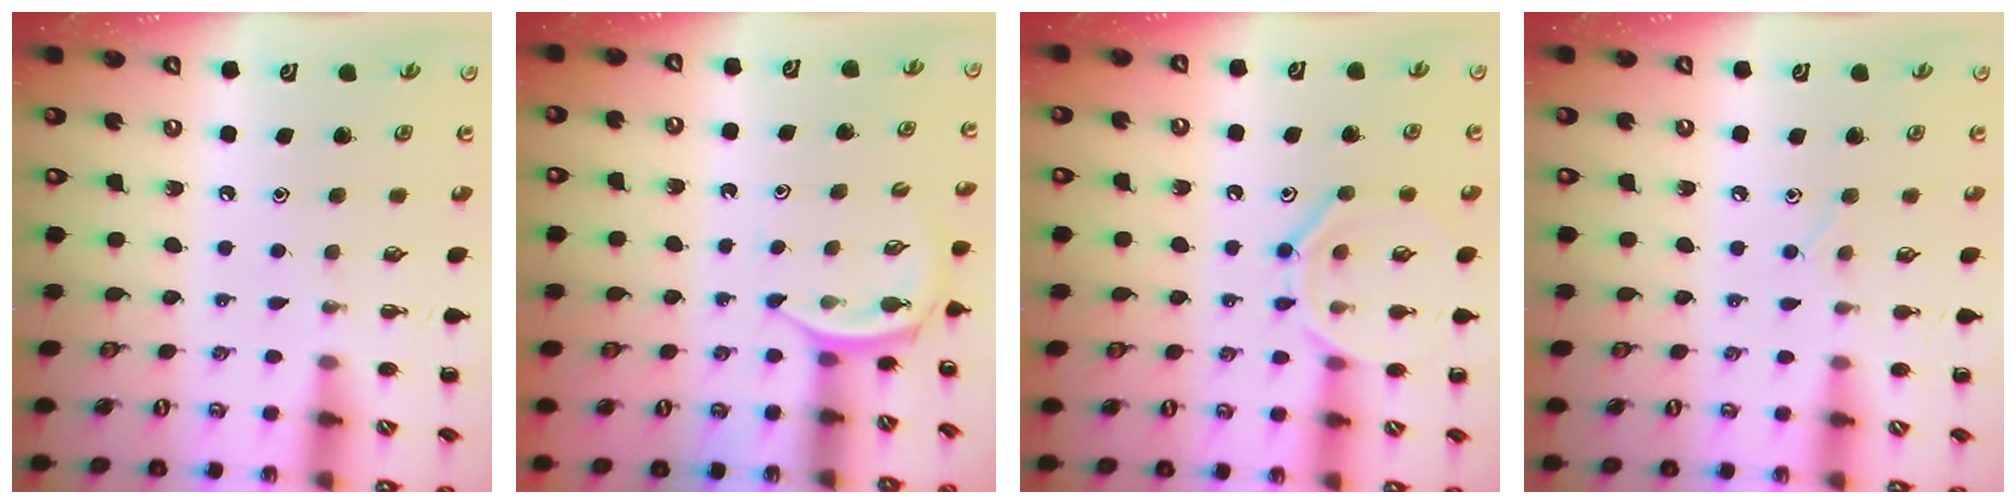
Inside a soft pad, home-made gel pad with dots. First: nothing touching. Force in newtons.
{"total": 2.3, "press": 2.1, "slide": 0.9}
{"total": 11.9, "press": 11.9, "slide": 0.6}
{"total": 4.0, "press": 3.8, "slide": 1.2}